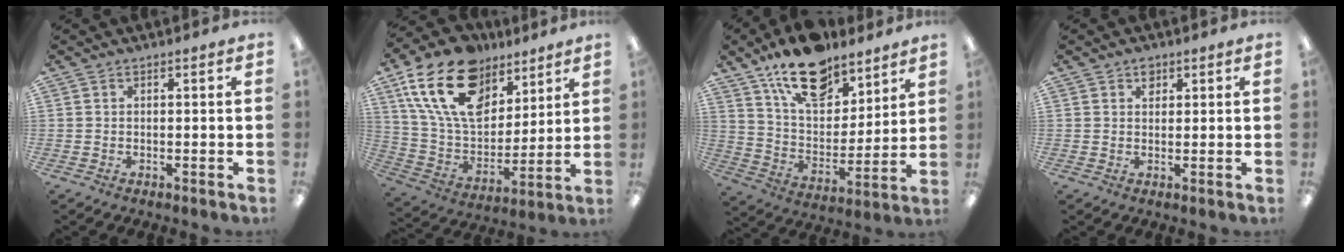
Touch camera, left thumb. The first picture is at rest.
{"total": 21.7, "force": [12.1, 13.2, 12.3], "torque": [-0.246, -0.046, 0.219]}
{"total": 17.7, "force": [13.1, 8.7, 8.1], "torque": [-0.141, -0.073, 0.234]}
{"total": 2.3, "force": [1.4, 1.6, 1.0], "torque": [-0.006, -0.004, 0.021]}